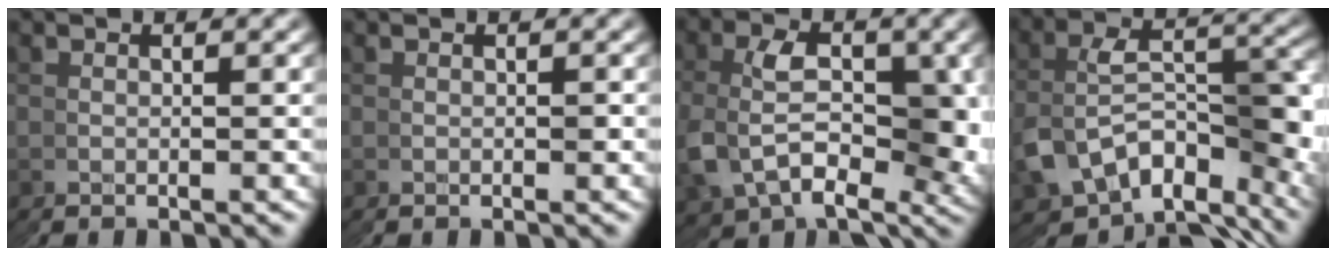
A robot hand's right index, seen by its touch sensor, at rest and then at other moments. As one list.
[{"total": 0.0}, {"total": 9.4, "force": [-0.3, 7.5, 5.6], "torque": [-0.117, -0.029, 0.006]}, {"total": 15.1, "force": [-3.7, 10.5, 10.2], "torque": [-0.197, -0.053, -0.034]}]